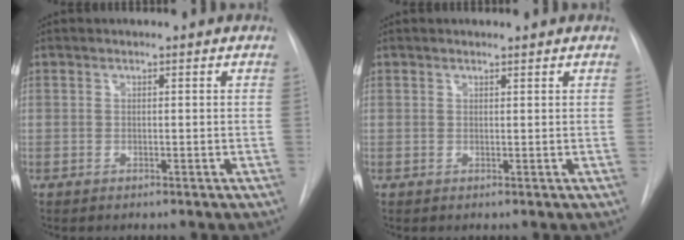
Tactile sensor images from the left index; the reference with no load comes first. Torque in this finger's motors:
{"motor_torque": [0.17, -0.26, -0.15, 0.00]}